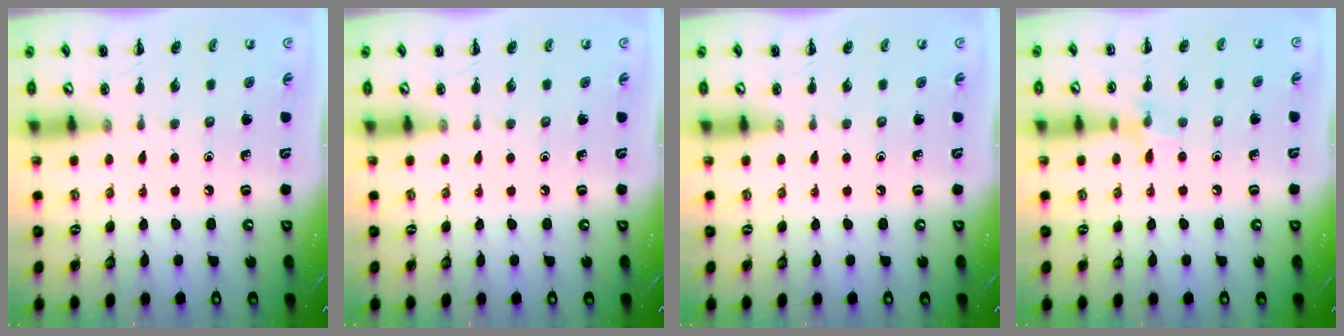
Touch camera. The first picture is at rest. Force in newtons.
{"total": 0.0}
{"total": 0.0}
{"total": 6.5, "press": 6.2, "slide": 2.1}